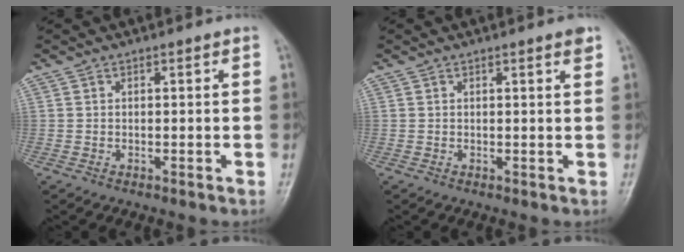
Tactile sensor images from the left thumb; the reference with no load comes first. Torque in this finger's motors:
{"motor_torque": [0.83, 0.13, 0.28, -0.32, 0.00]}